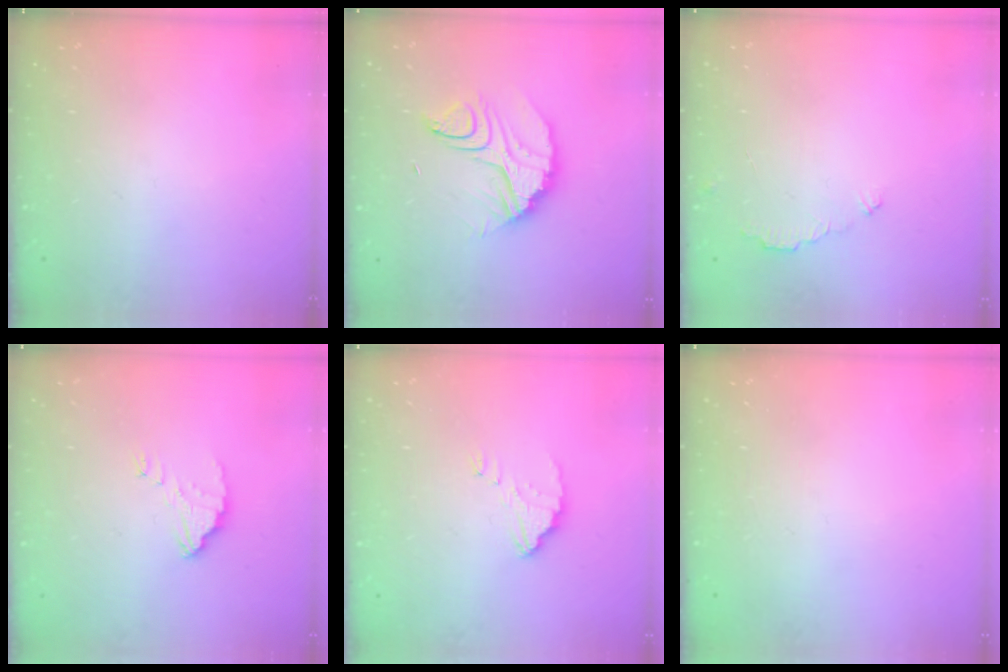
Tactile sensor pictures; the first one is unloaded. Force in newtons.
{"total": 11.5, "press": 11.5, "slide": 0.8}
{"total": 3.5, "press": 3.5, "slide": 0.3}
{"total": 2.9, "press": 2.9, "slide": 0.2}
{"total": 3.1, "press": 3.1, "slide": 0.2}
{"total": 2.3, "press": 2.3, "slide": 0.1}